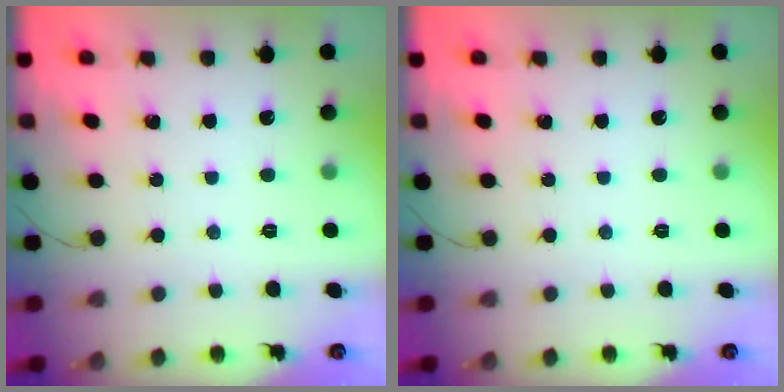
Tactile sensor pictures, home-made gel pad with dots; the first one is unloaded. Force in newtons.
{"total": 0.0}